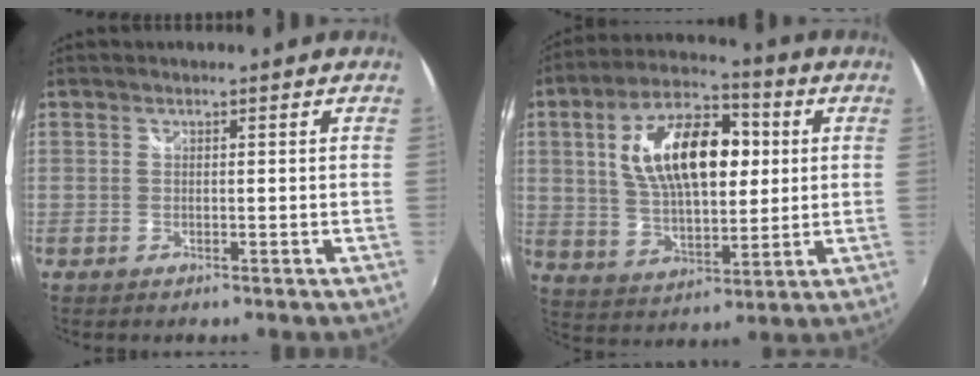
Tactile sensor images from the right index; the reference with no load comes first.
{"total": 18.0, "force": [3.6, 9.1, 15.1], "torque": [-0.268, 0.025, 0.066]}